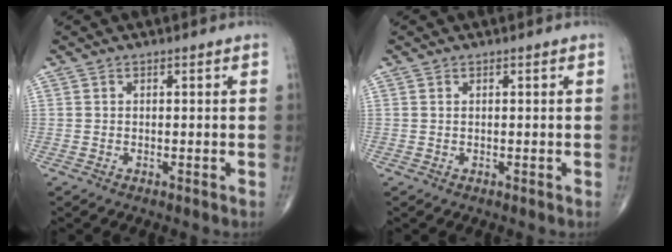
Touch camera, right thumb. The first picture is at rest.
{"total": 0.0}